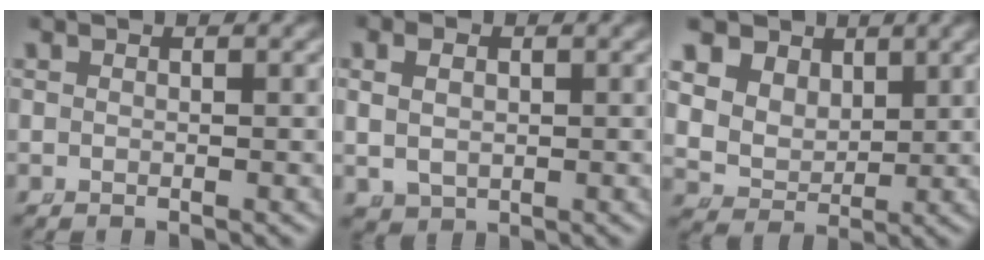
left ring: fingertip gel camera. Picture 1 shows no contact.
{"total": 3.1, "force": [0.5, 2.5, 1.7], "torque": [-0.042, -0.008, 0.020]}
{"total": 11.5, "force": [3.1, 9.7, 5.4], "torque": [-0.141, -0.017, 0.045]}